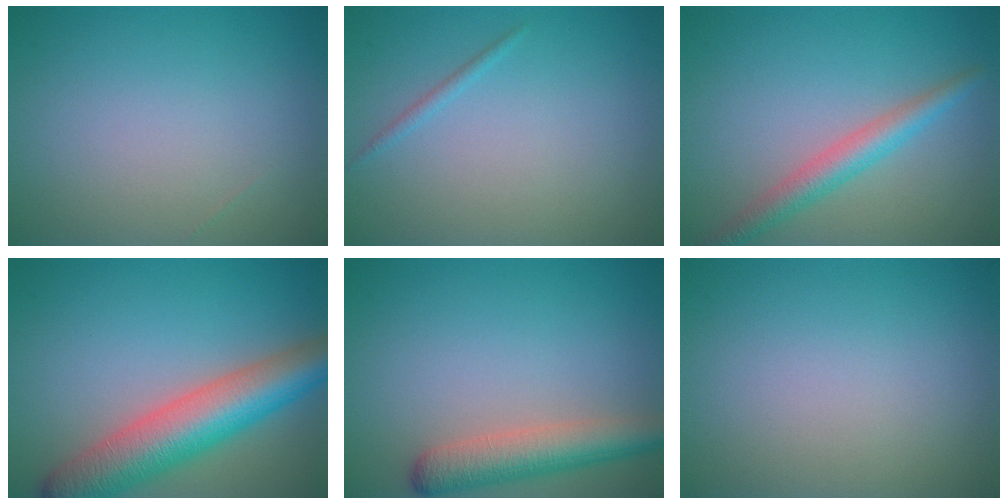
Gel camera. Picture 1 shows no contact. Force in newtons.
{"total": 0.7, "press": 0.7, "slide": 0.1}
{"total": 3.2, "press": 3.2, "slide": 0.1}
{"total": 8.6, "press": 8.6, "slide": 0.2}
{"total": 4.7, "press": 4.7, "slide": 0.4}
{"total": 0.0}